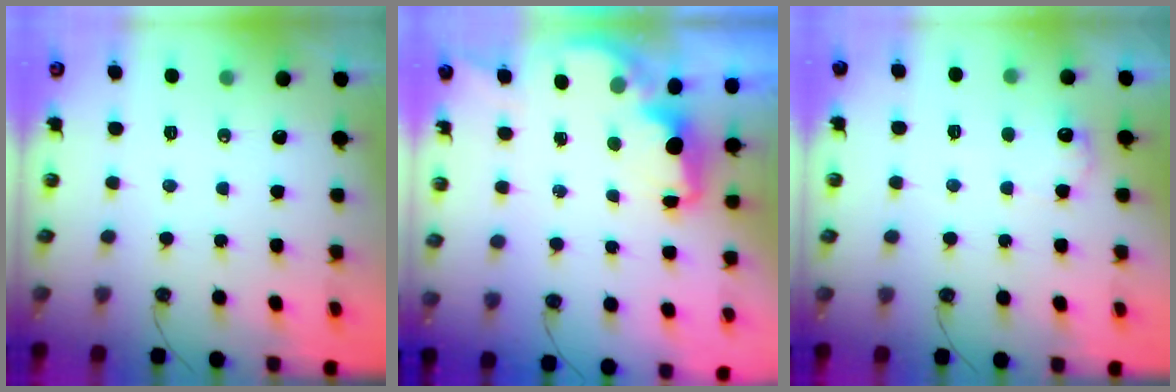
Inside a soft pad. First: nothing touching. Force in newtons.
{"total": 2.2, "press": 2.1, "slide": 0.8}
{"total": 7.5, "press": 7.5, "slide": 0.4}